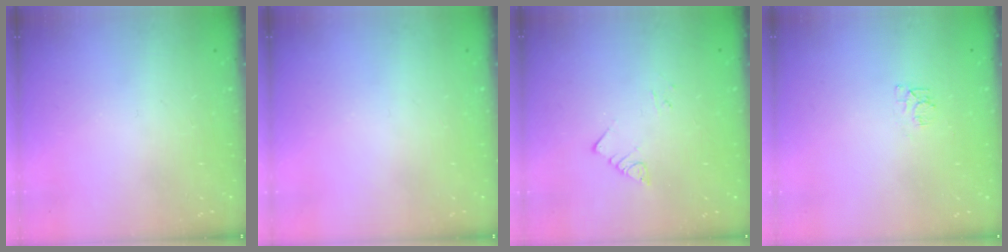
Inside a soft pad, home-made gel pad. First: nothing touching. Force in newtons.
{"total": 0.0}
{"total": 2.8, "press": 2.8, "slide": 0.2}
{"total": 4.6, "press": 4.5, "slide": 0.5}